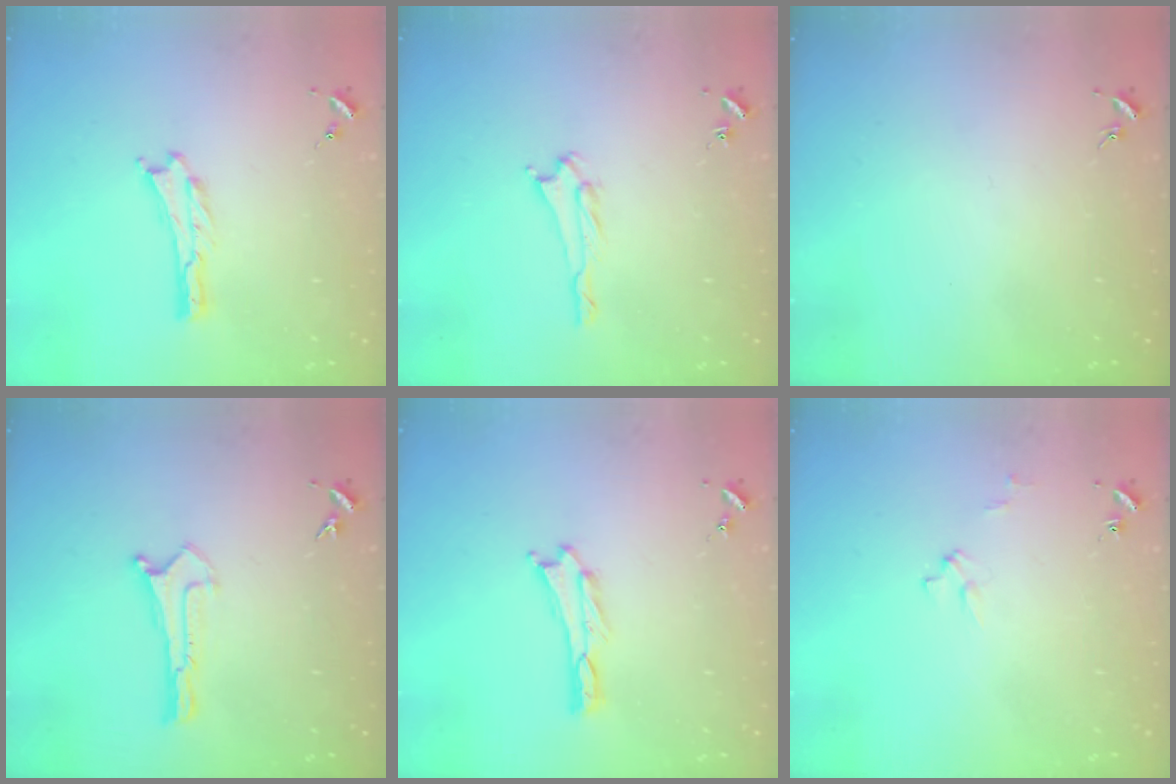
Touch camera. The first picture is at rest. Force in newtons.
{"total": 1.7, "press": 1.7, "slide": 0.3}
{"total": 0.0}
{"total": 0.0}
{"total": 0.0}
{"total": 3.0, "press": 3.0, "slide": 0.2}